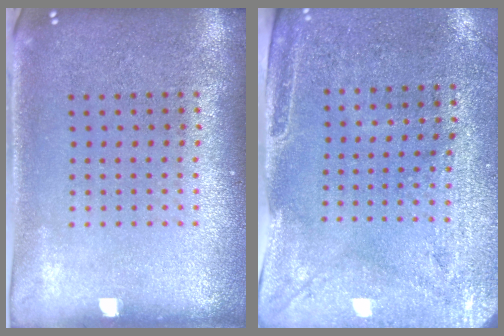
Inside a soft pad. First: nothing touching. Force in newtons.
{"total": 3.0, "press": 2.5, "slide": 1.6}